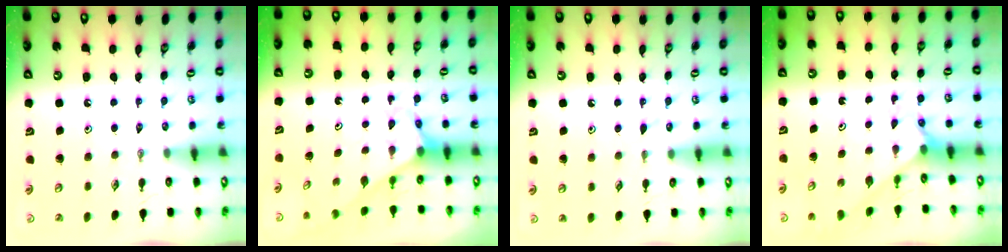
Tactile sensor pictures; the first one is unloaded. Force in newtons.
{"total": 2.9, "press": 2.9, "slide": 0.2}
{"total": 4.7, "press": 4.7, "slide": 0.4}
{"total": 1.9, "press": 1.9, "slide": 0.2}